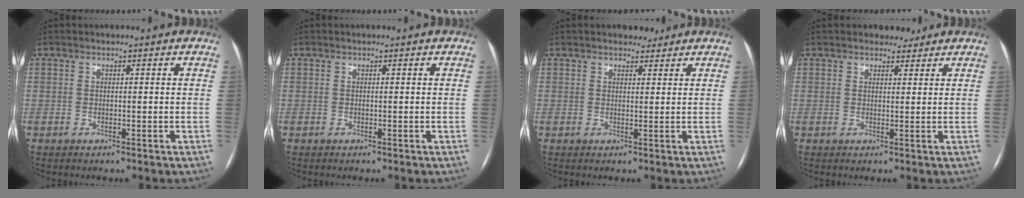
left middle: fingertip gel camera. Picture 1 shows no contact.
{"total": 0.0}
{"total": 2.8, "force": [2.4, 1.3, 0.9], "torque": [-0.009, 0.007, 0.031]}
{"total": 2.6, "force": [2.2, 1.3, 0.5], "torque": [-0.005, 0.004, 0.030]}